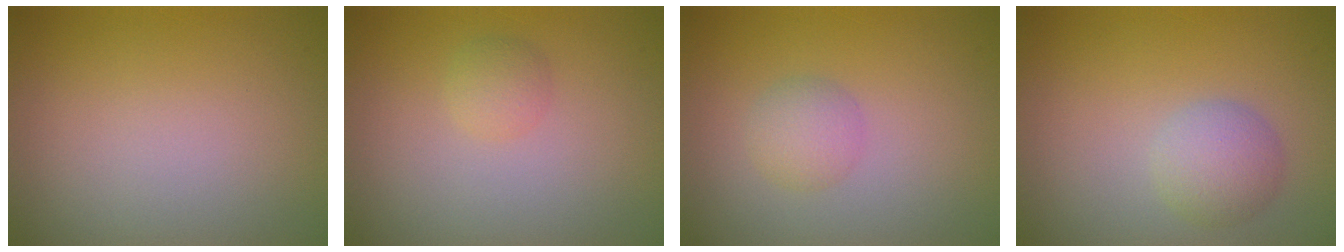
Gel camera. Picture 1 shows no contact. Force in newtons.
{"total": 1.3, "press": 1.3, "slide": 0.0}
{"total": 2.0, "press": 2.0, "slide": 0.2}
{"total": 2.7, "press": 2.7, "slide": 0.2}